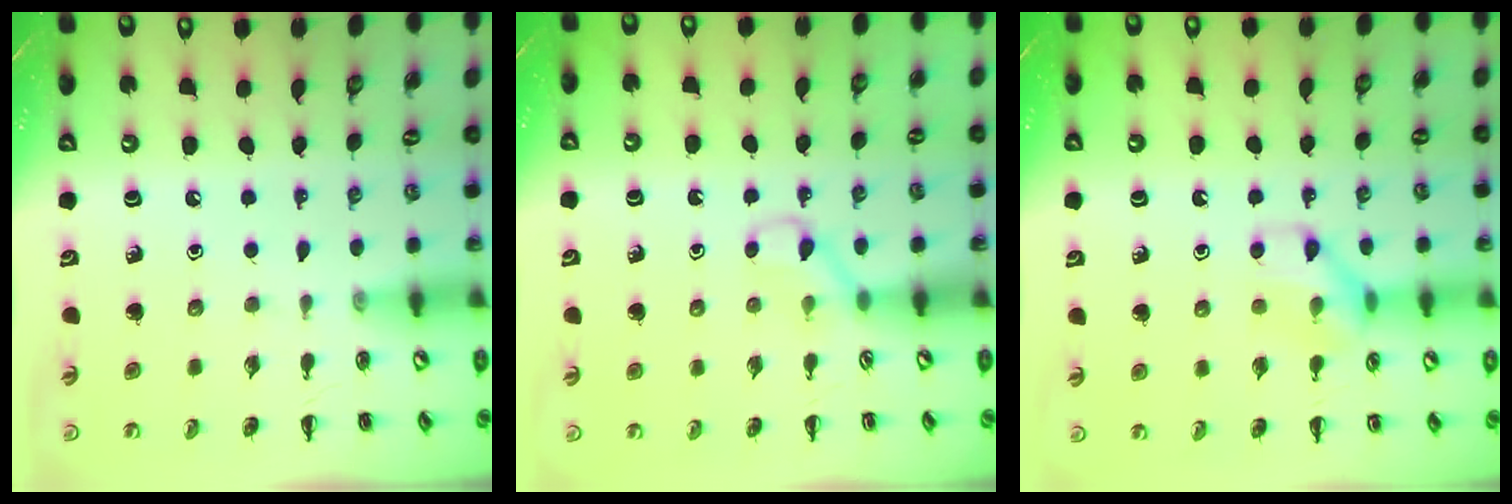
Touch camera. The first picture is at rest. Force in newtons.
{"total": 4.0, "press": 3.7, "slide": 1.5}
{"total": 9.1, "press": 9.1, "slide": 0.4}